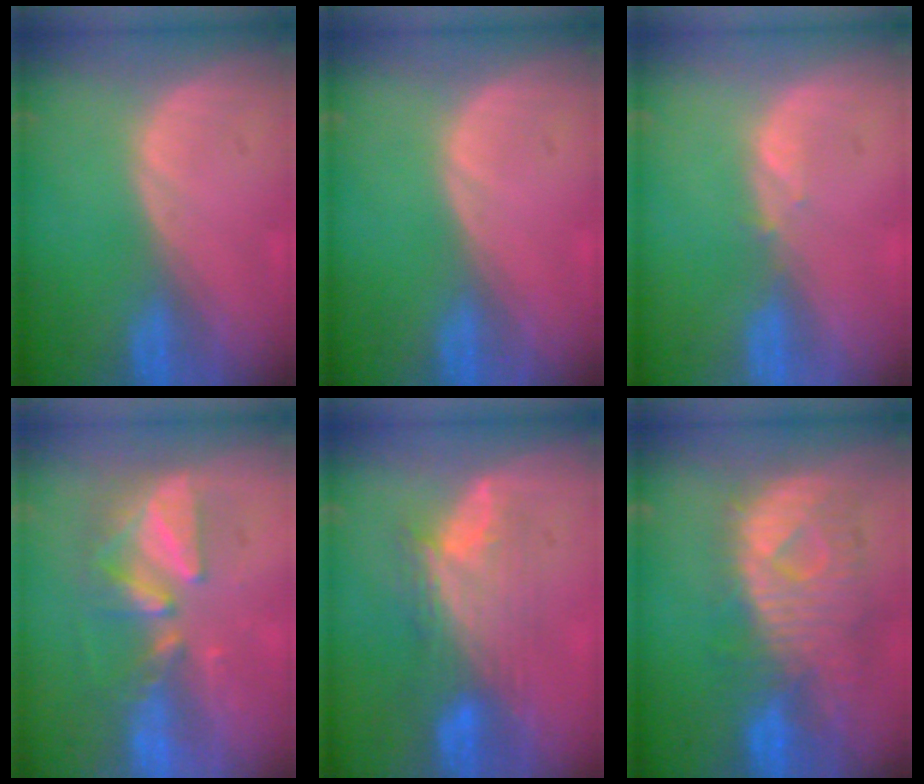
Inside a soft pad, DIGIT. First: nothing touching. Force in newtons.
{"total": 0.0}
{"total": 0.8, "press": 0.8, "slide": 0.3}
{"total": 8.6, "press": 7.7, "slide": 3.8}
{"total": 7.6, "press": 7.3, "slide": 2.2}
{"total": 10.8, "press": 9.6, "slide": 5.0}